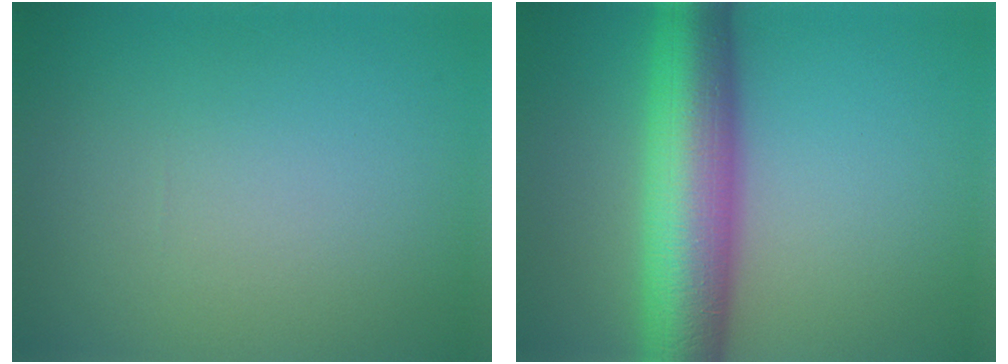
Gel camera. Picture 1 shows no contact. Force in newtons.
{"total": 10.1, "press": 10.1, "slide": 0.1}